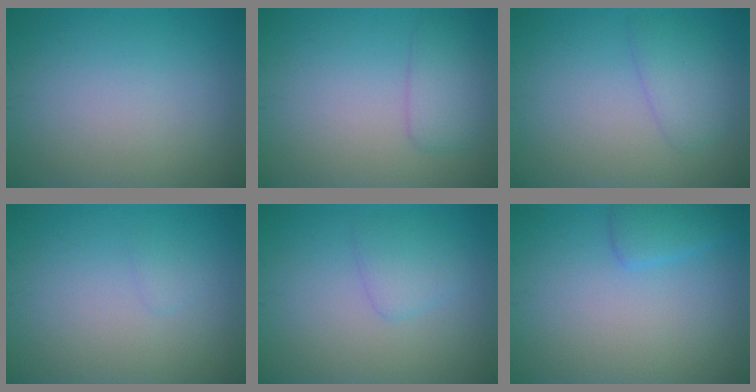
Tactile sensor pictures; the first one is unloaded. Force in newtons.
{"total": 2.6, "press": 2.6, "slide": 0.0}
{"total": 2.2, "press": 2.2, "slide": 0.1}
{"total": 0.5, "press": 0.5, "slide": 0.0}
{"total": 1.9, "press": 1.9, "slide": 0.2}
{"total": 1.8, "press": 1.8, "slide": 0.2}